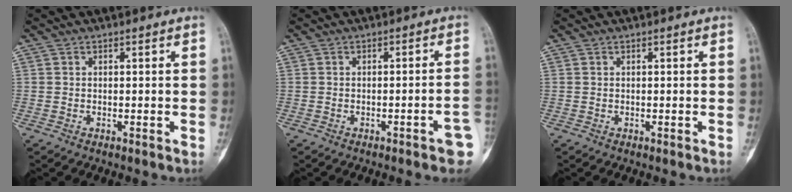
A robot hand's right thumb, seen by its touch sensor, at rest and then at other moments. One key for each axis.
{"total": 5.3, "fx": -2.4, "fy": 0.8, "fz": 4.6, "tx": -0.052, "ty": 0.019, "tz": -0.027}
{"total": 0.0}